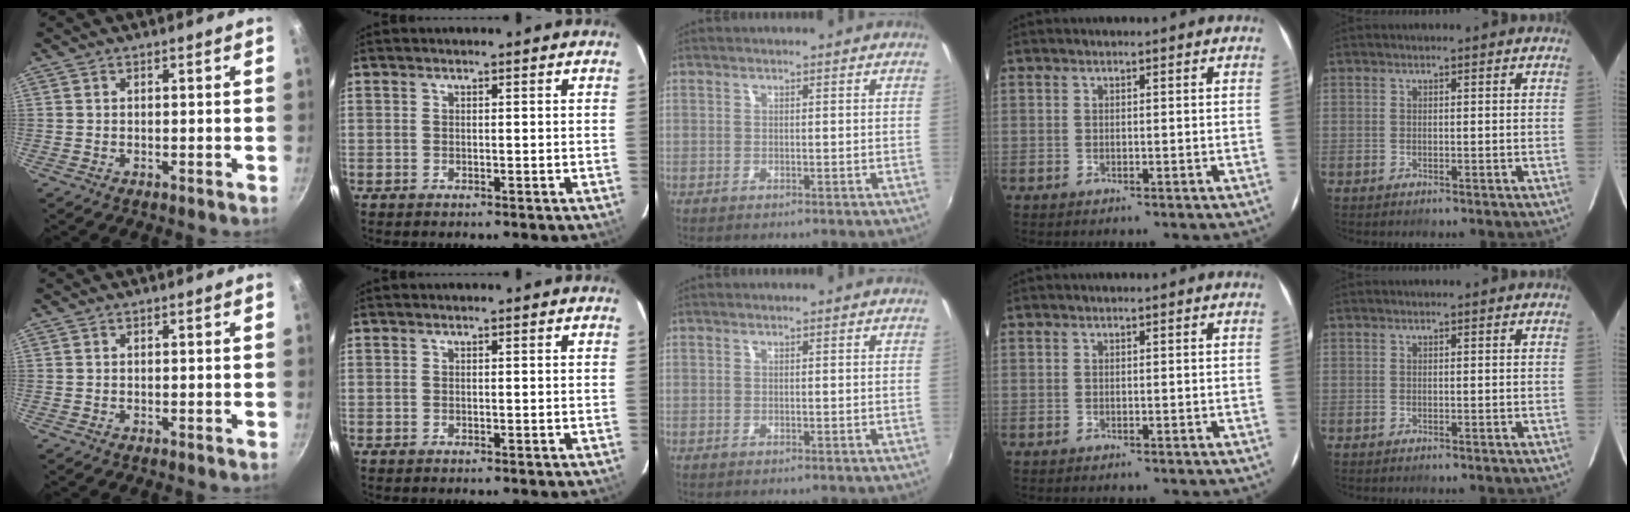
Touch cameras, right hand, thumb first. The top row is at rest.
{}